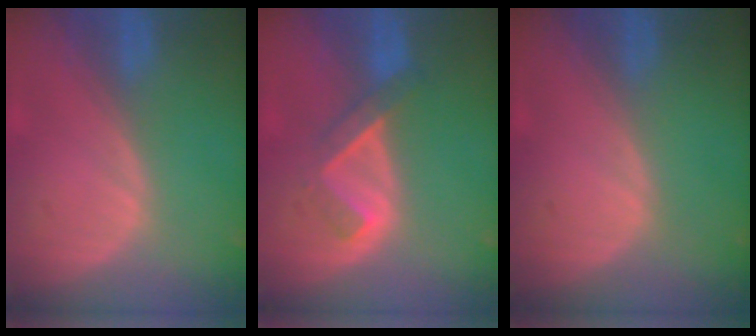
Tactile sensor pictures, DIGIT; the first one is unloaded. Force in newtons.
{"total": 5.1, "press": 4.3, "slide": 2.7}
{"total": 0.0}